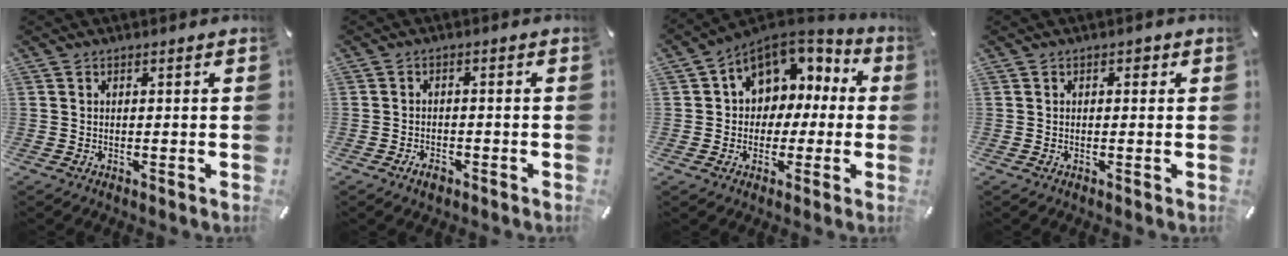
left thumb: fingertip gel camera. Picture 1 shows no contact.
{"total": 2.6, "force": [-1.8, 1.4, 1.2], "torque": [-0.029, 0.005, -0.035]}
{"total": 10.1, "force": [2.7, 8.8, 4.0], "torque": [-0.071, -0.016, 0.053]}
{"total": 0.9, "force": [0.3, 0.8, 0.4], "torque": [-0.001, 0.006, 0.001]}